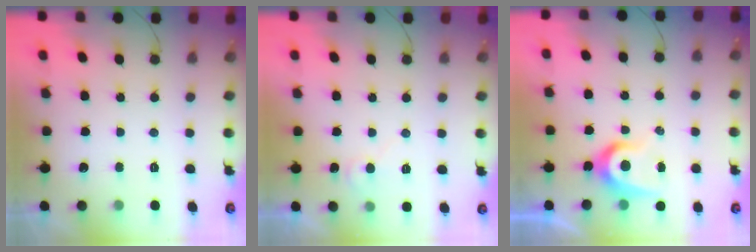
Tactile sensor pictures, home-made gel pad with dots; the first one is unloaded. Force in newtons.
{"total": 5.2, "press": 5.2, "slide": 0.5}
{"total": 7.5, "press": 7.5, "slide": 0.4}